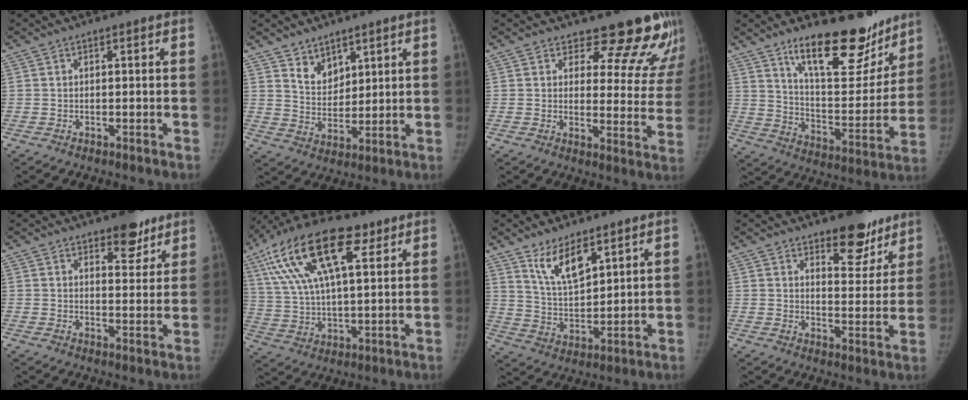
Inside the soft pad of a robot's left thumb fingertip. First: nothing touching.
{"total": 6.1, "force": [4.3, 3.7, 2.2], "torque": [-0.011, -0.038, 0.087]}
{"total": 14.3, "force": [12.9, 4.9, 3.8], "torque": [0.008, -0.112, 0.139]}
{"total": 20.7, "force": [15.0, 7.8, 11.9], "torque": [-0.121, -0.101, 0.236]}
{"total": 7.0, "force": [5.1, 3.3, 3.5], "torque": [-0.013, -0.031, 0.071]}
{"total": 22.2, "force": [10.6, 9.2, 17.1], "torque": [-0.317, -0.002, 0.192]}
{"total": 9.2, "force": [6.0, 3.6, 5.9], "torque": [-0.090, -0.041, 0.122]}
{"total": 10.2, "force": [7.6, 4.6, 5.1], "torque": [-0.025, -0.052, 0.111]}